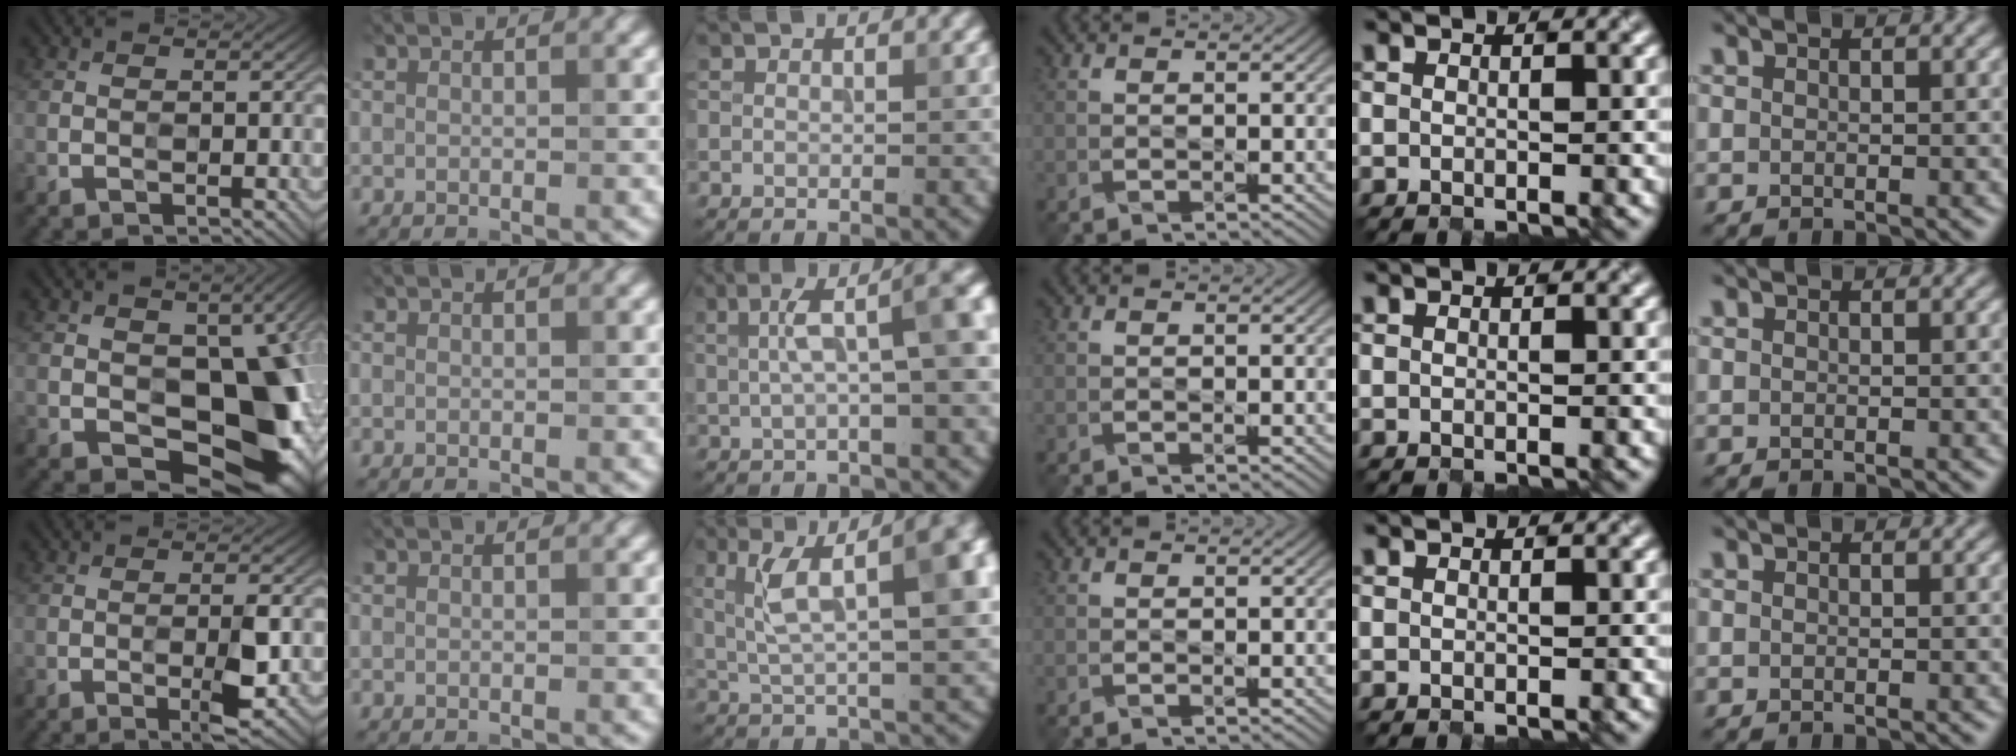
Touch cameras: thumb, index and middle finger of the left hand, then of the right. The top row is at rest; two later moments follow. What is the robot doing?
{"motion": "open", "object": "jewelry box"}